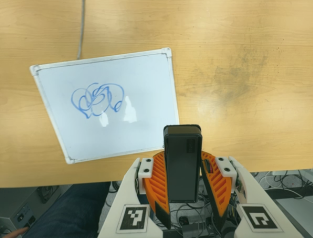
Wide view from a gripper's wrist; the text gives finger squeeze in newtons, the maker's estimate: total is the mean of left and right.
{"total": 6.0, "left": 5.3, "right": 6.7}